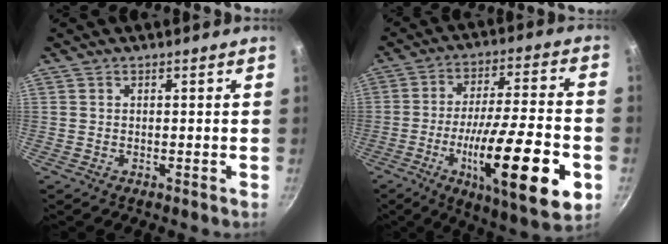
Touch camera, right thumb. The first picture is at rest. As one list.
[{"total": 23.7, "force": [-7.9, 5.8, 21.6], "torque": [-0.326, 0.018, -0.121]}]